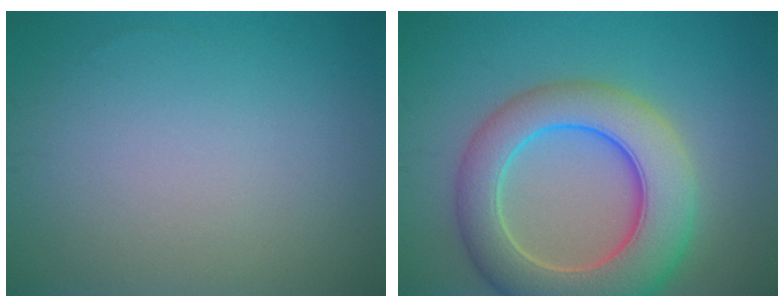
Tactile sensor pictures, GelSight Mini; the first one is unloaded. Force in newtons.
{"total": 9.6, "press": 9.5, "slide": 0.5}